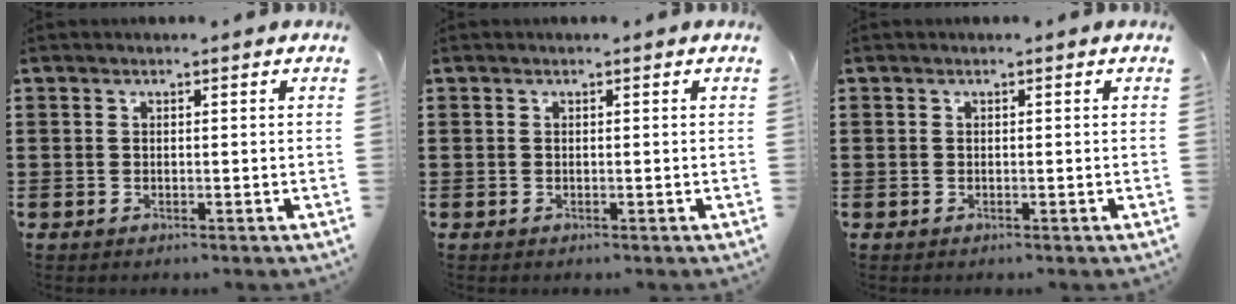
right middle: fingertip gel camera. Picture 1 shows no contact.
{"total": 0.0}
{"total": 0.0}